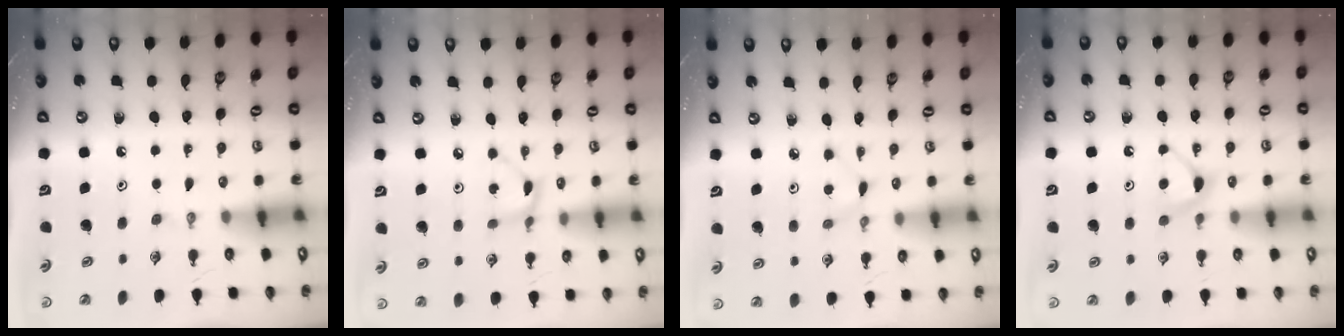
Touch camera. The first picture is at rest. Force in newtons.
{"total": 2.9, "press": 2.9, "slide": 0.4}
{"total": 2.2, "press": 2.2, "slide": 0.3}
{"total": 6.3, "press": 6.3, "slide": 0.7}